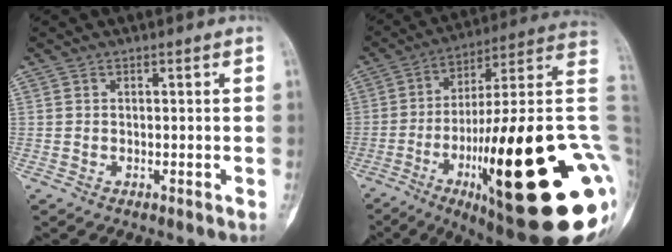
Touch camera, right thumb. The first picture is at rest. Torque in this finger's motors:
{"motor_torque": [3.20, 1.81, 2.52, -0.25, 0.92]}